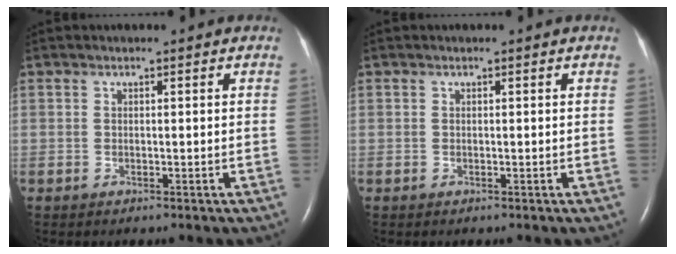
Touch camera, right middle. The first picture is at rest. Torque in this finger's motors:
{"motor_torque": [0.00, 0.00, 0.00, 0.00]}